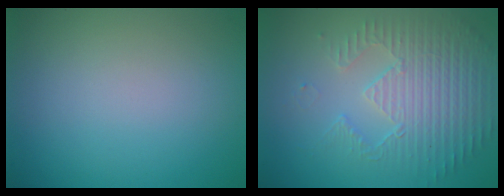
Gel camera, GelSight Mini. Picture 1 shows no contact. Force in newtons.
{"total": 3.8, "press": 3.6, "slide": 1.2}